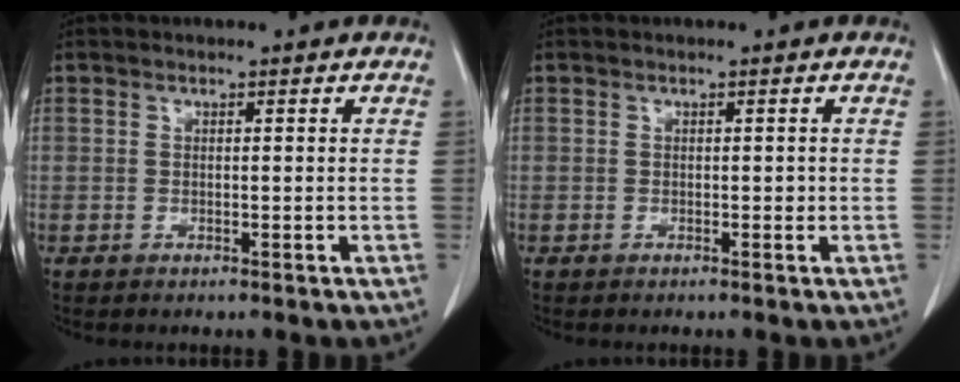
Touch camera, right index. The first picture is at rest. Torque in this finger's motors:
{"motor_torque": [0.11, 0.03, -0.01, 0.01]}